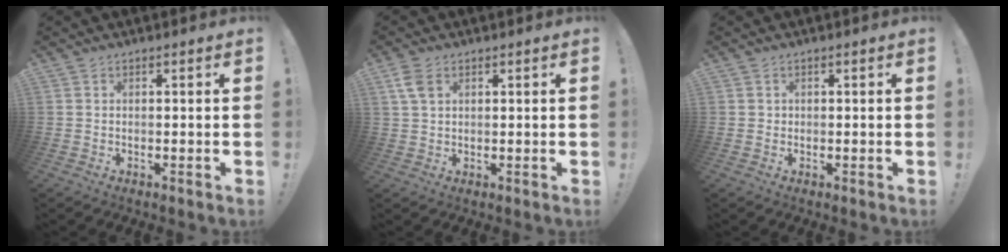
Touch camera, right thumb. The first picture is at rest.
{"total": 4.8, "force": [2.2, 2.8, 3.2], "torque": [-0.059, 0.000, 0.042]}
{"total": 0.9, "force": [0.0, 0.9, 0.1], "torque": [-0.005, 0.005, 0.001]}